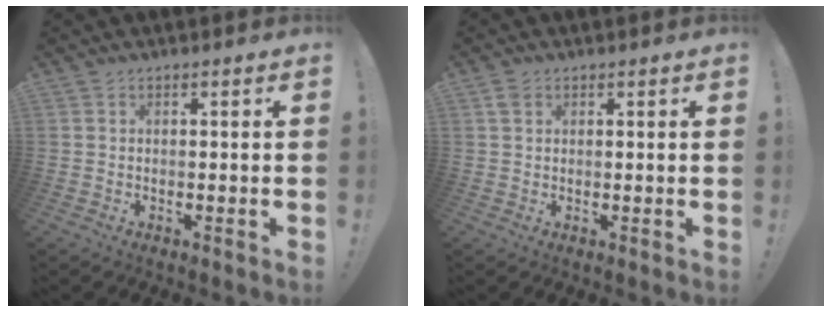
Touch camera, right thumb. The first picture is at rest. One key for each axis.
{"total": 2.3, "fx": 1.3, "fy": 1.6, "fz": 1.0, "tx": -0.017, "ty": 0.003, "tz": 0.025}